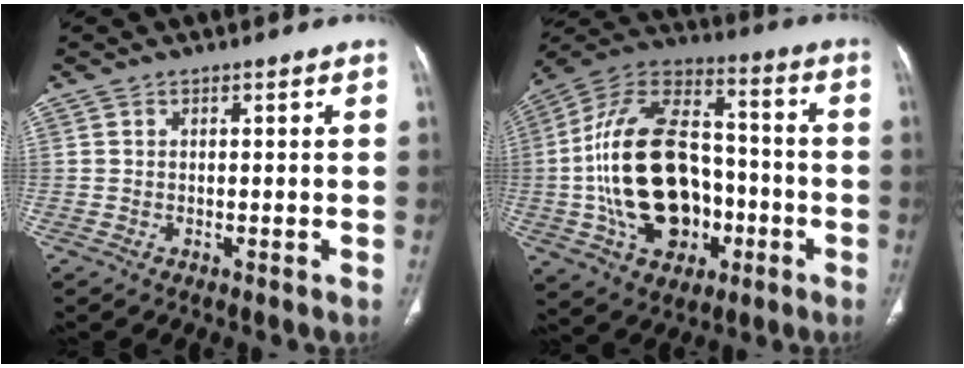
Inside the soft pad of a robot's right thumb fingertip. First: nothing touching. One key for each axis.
{"total": 24.9, "fx": -4.4, "fy": 16.5, "fz": 18.2, "tx": -0.313, "ty": 0.036, "tz": -0.067}